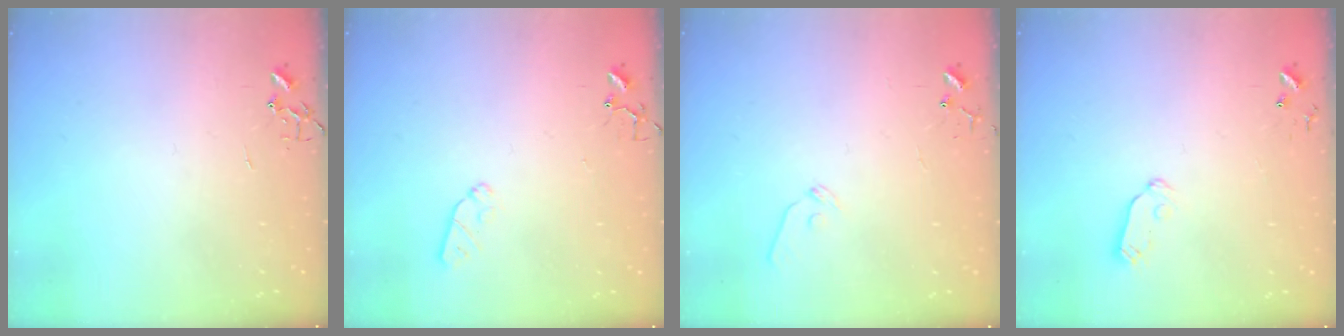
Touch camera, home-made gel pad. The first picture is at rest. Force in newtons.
{"total": 5.2, "press": 5.1, "slide": 0.7}
{"total": 6.9, "press": 6.9, "slide": 0.7}
{"total": 6.0, "press": 6.0, "slide": 0.5}